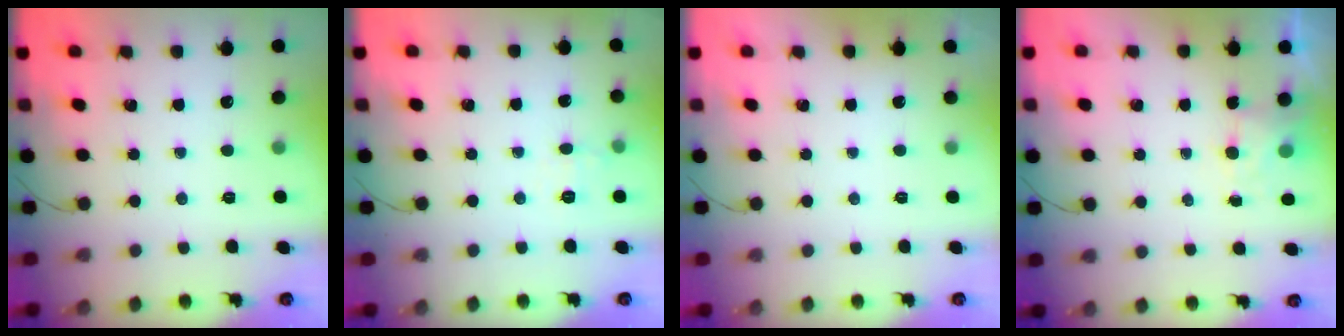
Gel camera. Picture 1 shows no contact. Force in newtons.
{"total": 6.1, "press": 6.0, "slide": 1.5}
{"total": 1.9, "press": 1.9, "slide": 0.3}
{"total": 4.0, "press": 3.8, "slide": 1.2}